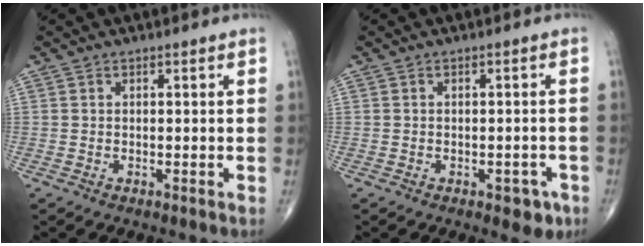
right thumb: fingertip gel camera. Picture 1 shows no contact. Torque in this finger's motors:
{"motor_torque": [0.64, 0.18, -0.18, -0.20, -0.01]}